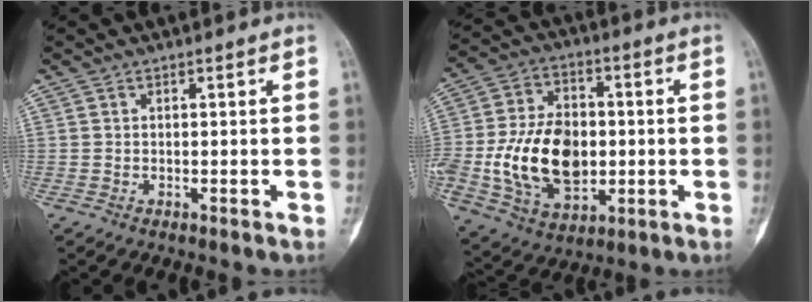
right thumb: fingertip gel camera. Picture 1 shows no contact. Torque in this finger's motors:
{"motor_torque": [2.43, 2.58, 1.01, -0.82, 0.26]}